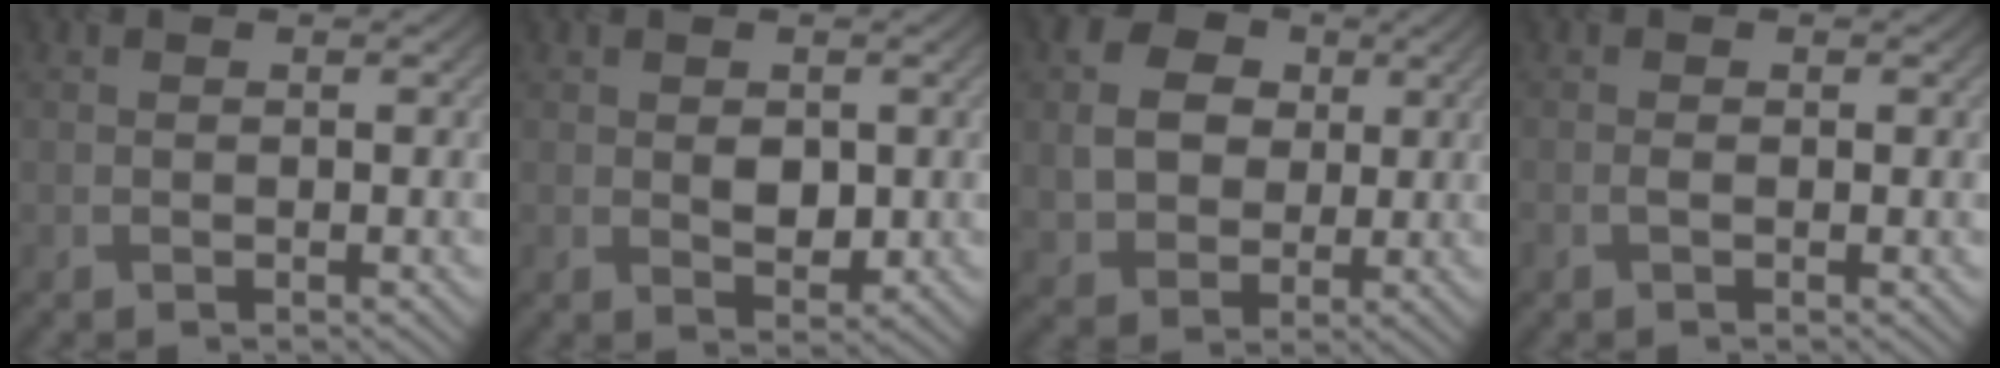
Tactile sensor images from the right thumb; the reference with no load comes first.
{"total": 2.6, "force": [0.3, 1.8, 1.8], "torque": [-0.039, -0.005, 0.008]}
{"total": 7.4, "force": [1.5, 6.1, 3.9], "torque": [-0.101, 0.003, 0.020]}
{"total": 0.7, "force": [-0.2, 0.4, 0.6], "torque": [-0.017, 0.001, -0.005]}